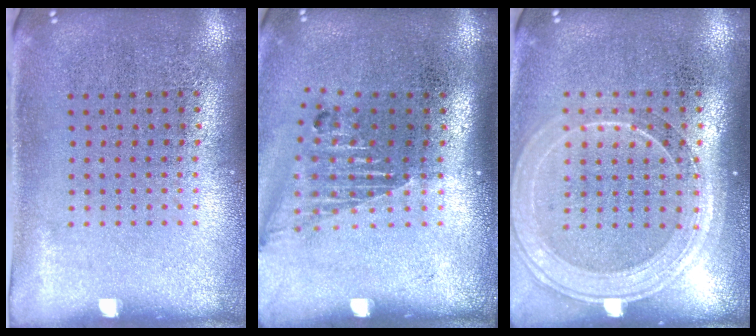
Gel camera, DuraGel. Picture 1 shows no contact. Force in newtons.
{"total": 1.5, "press": 1.2, "slide": 0.9}
{"total": 1.9, "press": 1.7, "slide": 0.8}